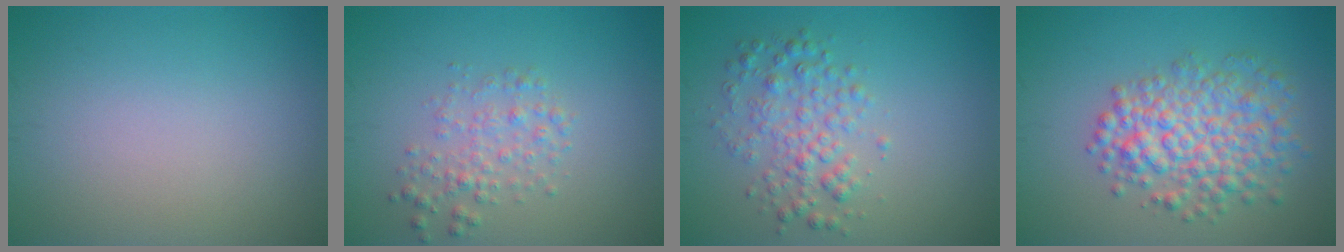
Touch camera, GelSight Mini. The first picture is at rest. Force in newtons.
{"total": 2.3, "press": 2.3, "slide": 0.0}
{"total": 3.2, "press": 3.2, "slide": 0.1}
{"total": 5.9, "press": 5.9, "slide": 0.2}